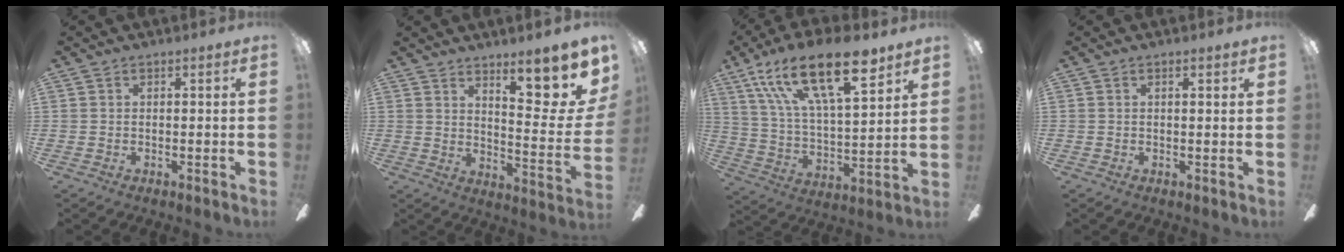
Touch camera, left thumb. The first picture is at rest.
{"total": 15.4, "force": [9.9, 4.1, 11.0], "torque": [-0.144, -0.078, 0.157]}
{"total": 23.7, "force": [14.4, 9.0, 16.5], "torque": [-0.285, -0.070, 0.242]}
{"total": 1.1, "force": [0.5, 0.2, 1.0], "torque": [-0.022, 0.001, 0.008]}